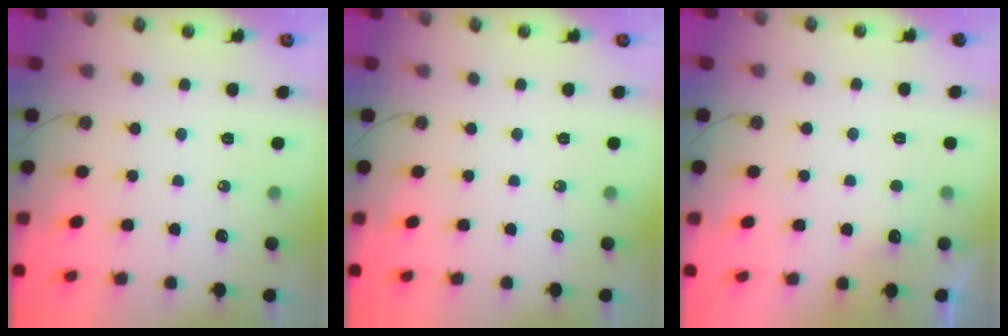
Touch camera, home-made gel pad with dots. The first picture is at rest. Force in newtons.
{"total": 0.0}
{"total": 4.1, "press": 3.9, "slide": 1.2}